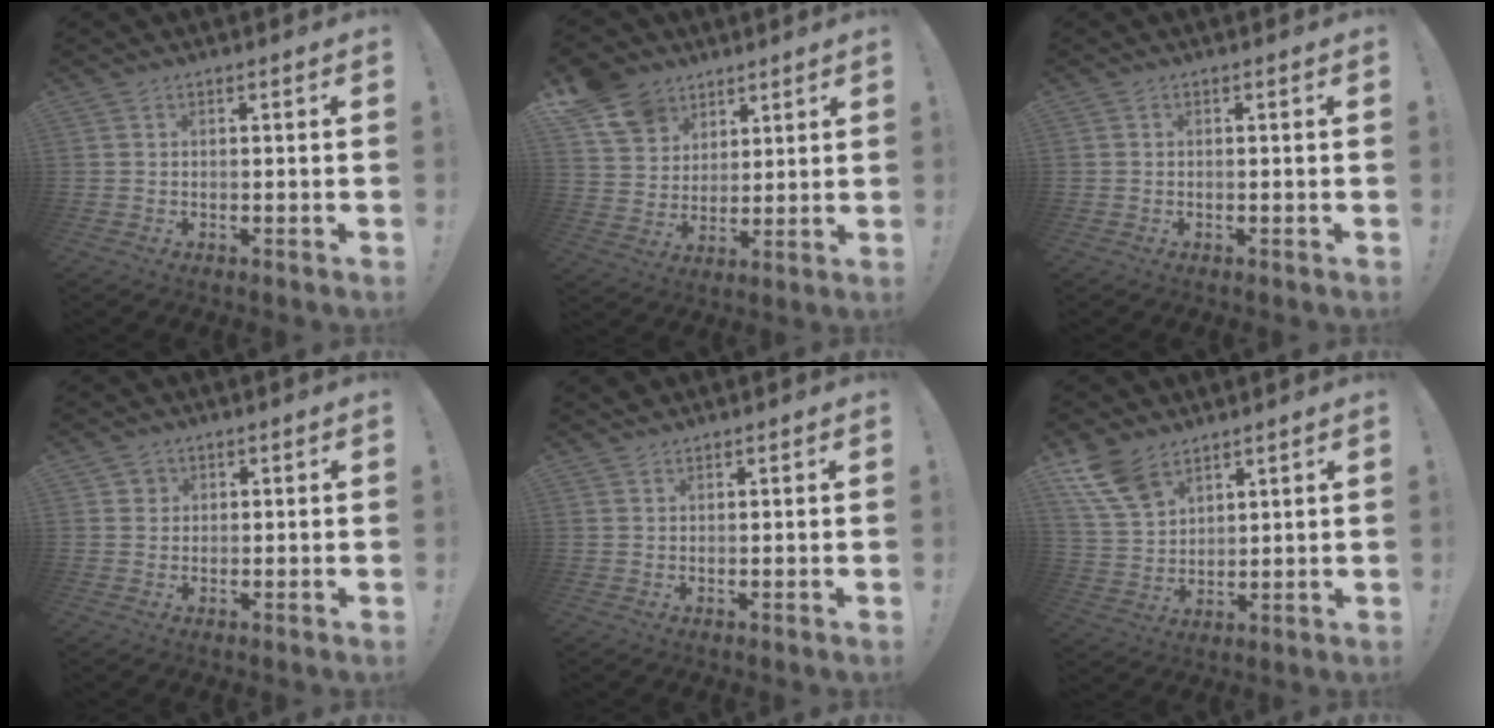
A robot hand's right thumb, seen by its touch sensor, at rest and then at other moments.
{"total": 13.2, "force": [7.9, 9.8, 3.9], "torque": [-0.062, -0.051, 0.156]}
{"total": 0.0}
{"total": 2.2, "force": [0.9, 2.0, 0.3], "torque": [0.005, -0.005, 0.014]}
{"total": 1.2, "force": [1.1, 0.5, 0.1], "torque": [0.000, -0.005, 0.022]}
{"total": 11.7, "force": [7.9, 6.6, 5.6], "torque": [-0.111, -0.035, 0.159]}